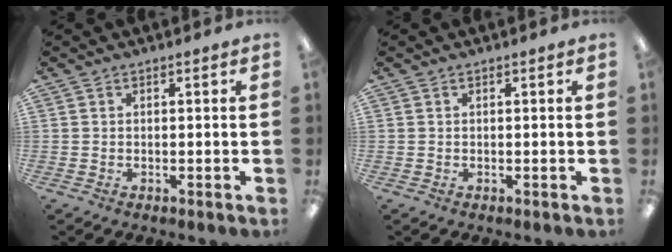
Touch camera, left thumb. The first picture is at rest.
{"total": 0.0}